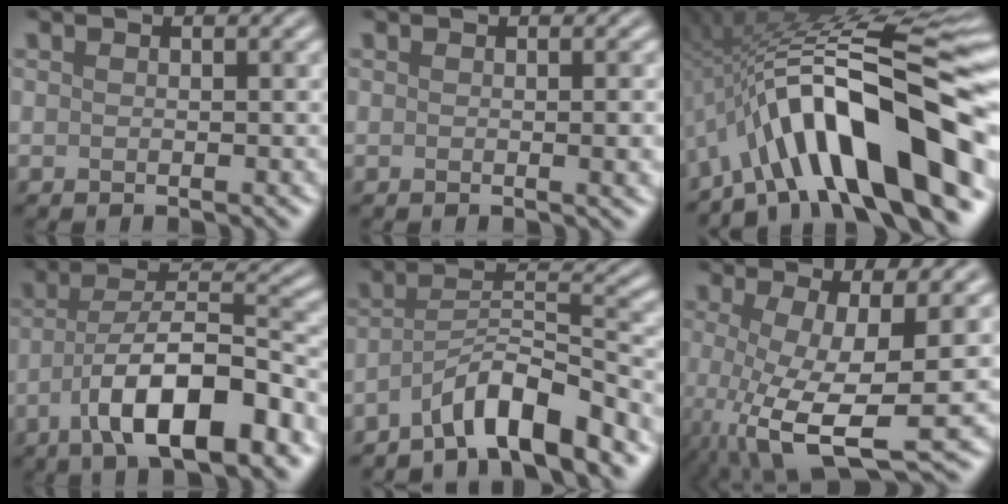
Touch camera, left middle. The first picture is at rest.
{"total": 1.6, "force": [0.0, 0.4, 1.6], "torque": [-0.016, 0.000, -0.003]}
{"total": 14.7, "force": [-5.4, 3.9, 13.1], "torque": [-0.188, 0.032, -0.087]}
{"total": 10.3, "force": [-4.7, 3.2, 8.6], "torque": [-0.135, 0.013, -0.080]}
{"total": 6.7, "force": [-4.8, 1.2, 4.4], "torque": [-0.068, 0.012, -0.086]}
{"total": 8.5, "force": [-1.6, 2.4, 7.9], "torque": [-0.149, -0.021, -0.023]}